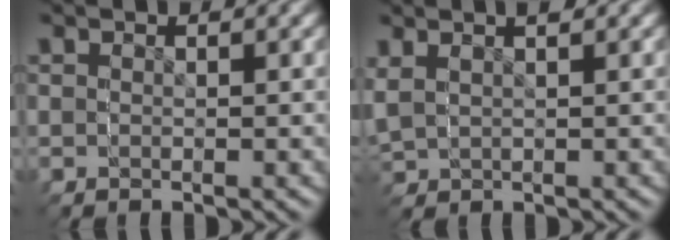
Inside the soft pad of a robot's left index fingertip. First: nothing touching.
{"total": 1.5, "force": [0.5, 1.4, 0.3], "torque": [-0.031, -0.005, 0.017]}